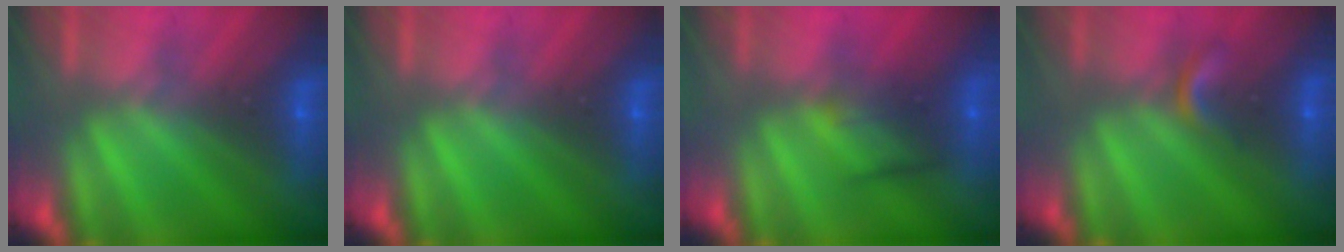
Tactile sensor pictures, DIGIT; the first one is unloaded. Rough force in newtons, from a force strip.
{"total": 0.0}
{"total": 2.4}
{"total": 2.2}